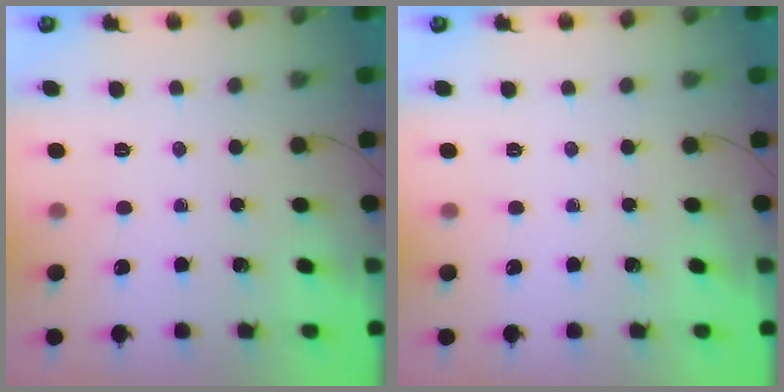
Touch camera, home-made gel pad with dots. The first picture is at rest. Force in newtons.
{"total": 0.0}